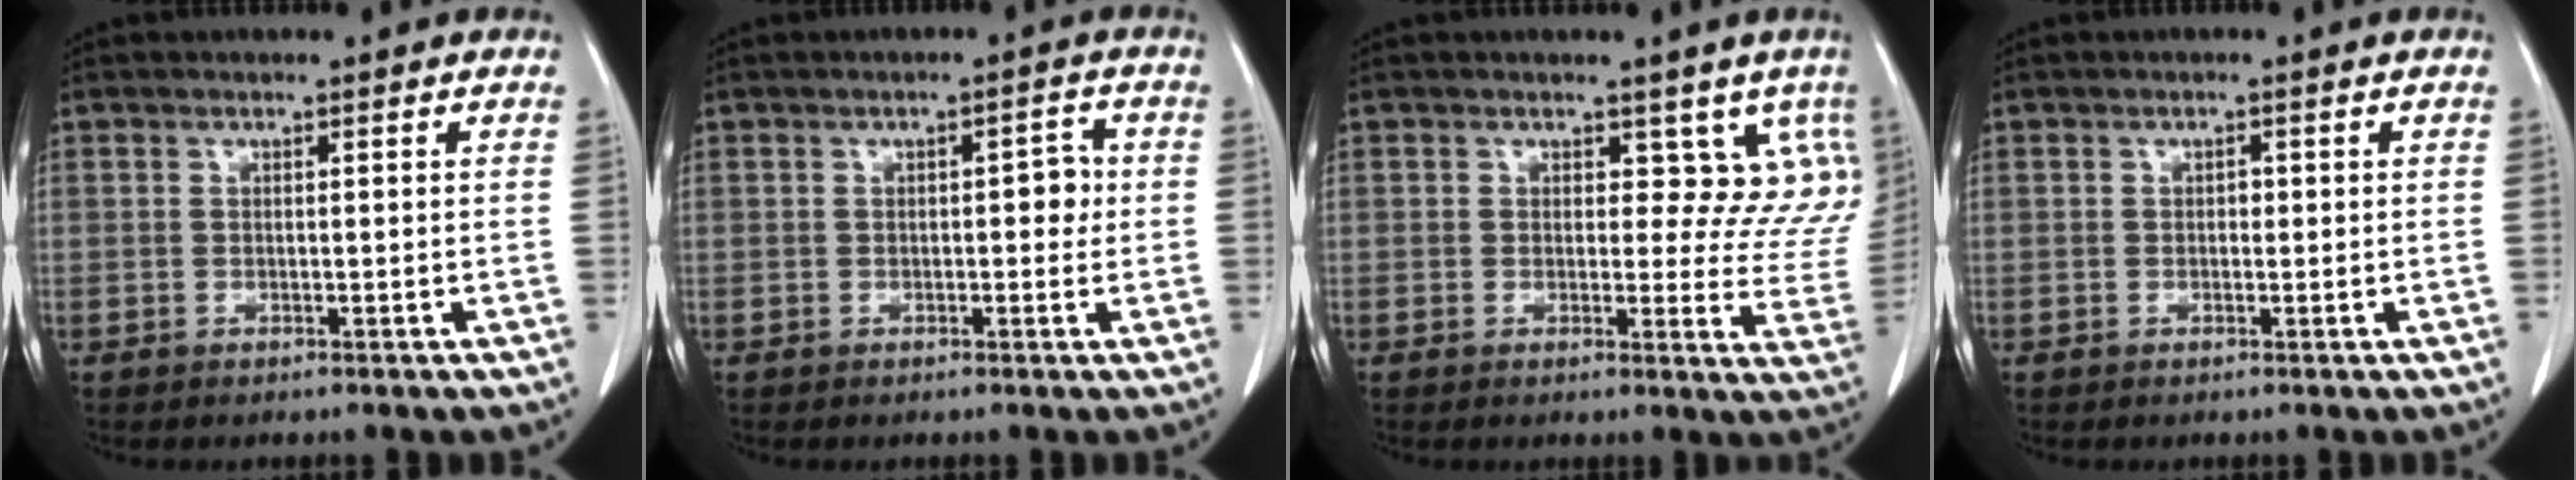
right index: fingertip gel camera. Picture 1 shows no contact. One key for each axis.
{"total": 2.8, "fx": 0.1, "fy": 1.4, "fz": 2.5, "tx": -0.029, "ty": 0.012, "tz": 0.000}
{"total": 8.2, "fx": 5.4, "fy": 5.0, "fz": 3.6, "tx": -0.006, "ty": -0.011, "tz": 0.043}
{"total": 0.8, "fx": 0.0, "fy": 0.6, "fz": 0.5, "tx": -0.005, "ty": 0.003, "tz": -0.003}